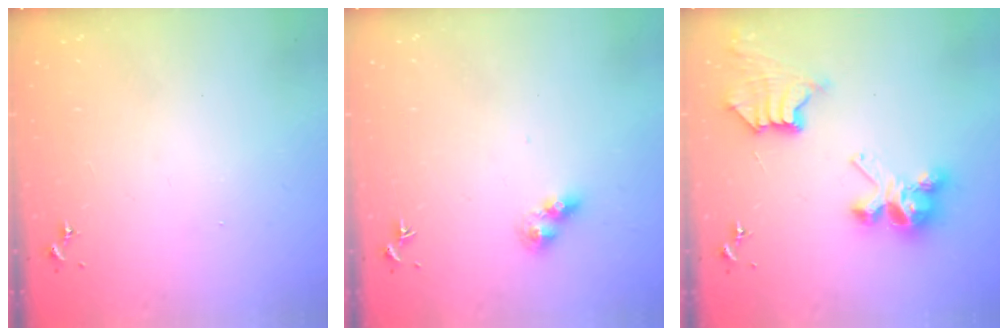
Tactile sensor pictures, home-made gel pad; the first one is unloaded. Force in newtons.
{"total": 7.4, "press": 7.3, "slide": 0.6}
{"total": 10.0, "press": 9.9, "slide": 0.6}